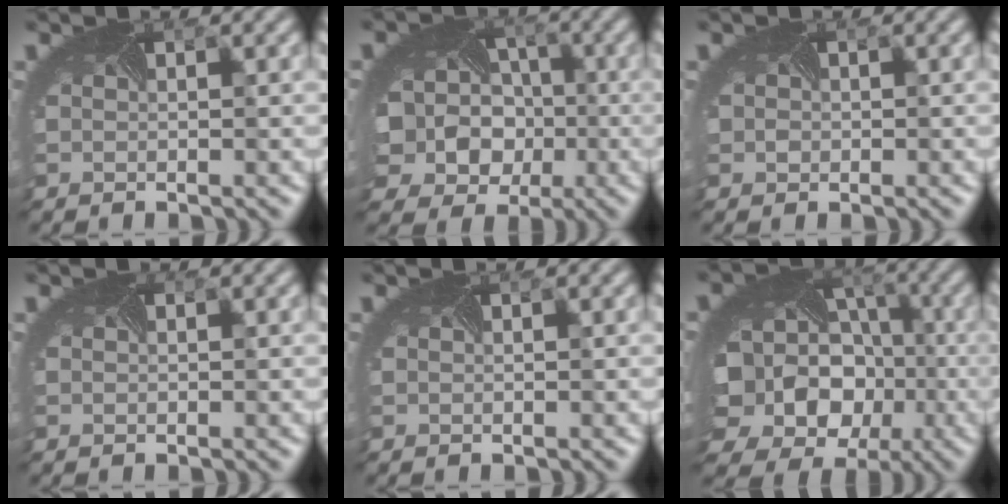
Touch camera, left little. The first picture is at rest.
{"total": 7.9, "force": [-2.3, 7.2, 2.2], "torque": [-0.062, -0.024, -0.034]}
{"total": 0.0}
{"total": 0.0}
{"total": 0.0}
{"total": 12.1, "force": [-2.9, 10.7, 4.9], "torque": [-0.133, -0.036, -0.039]}